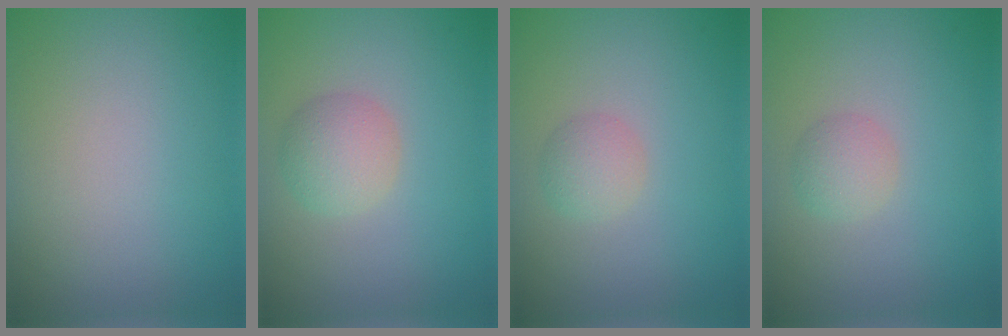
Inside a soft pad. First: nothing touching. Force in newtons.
{"total": 2.9, "press": 2.9, "slide": 0.0}
{"total": 1.8, "press": 1.8, "slide": 0.1}
{"total": 1.8, "press": 1.8, "slide": 0.1}